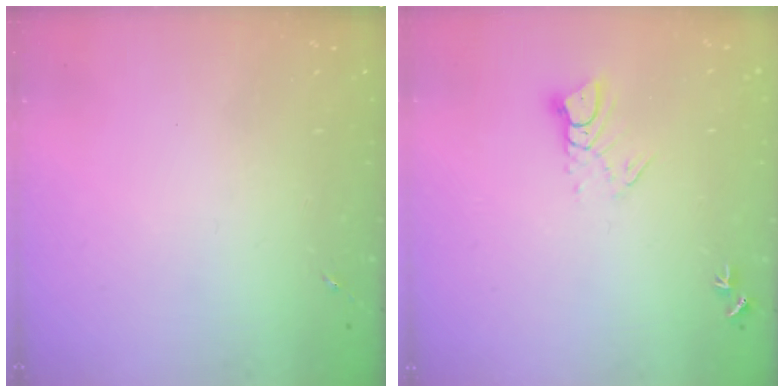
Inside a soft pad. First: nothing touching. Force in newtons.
{"total": 5.5, "press": 5.5, "slide": 0.4}